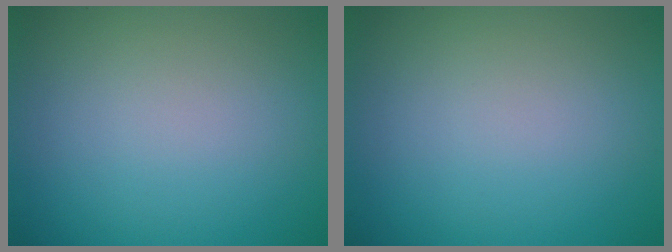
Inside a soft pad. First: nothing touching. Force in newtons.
{"total": 0.0}